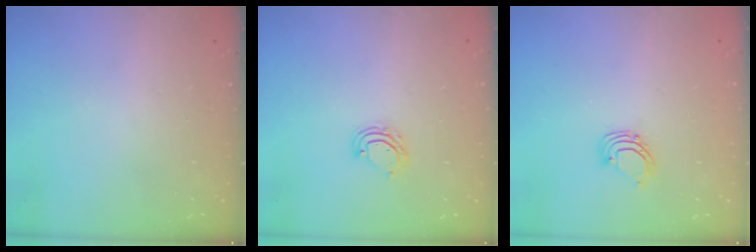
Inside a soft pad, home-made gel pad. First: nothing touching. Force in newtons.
{"total": 5.2, "press": 5.2, "slide": 0.4}
{"total": 2.9, "press": 2.9, "slide": 0.3}